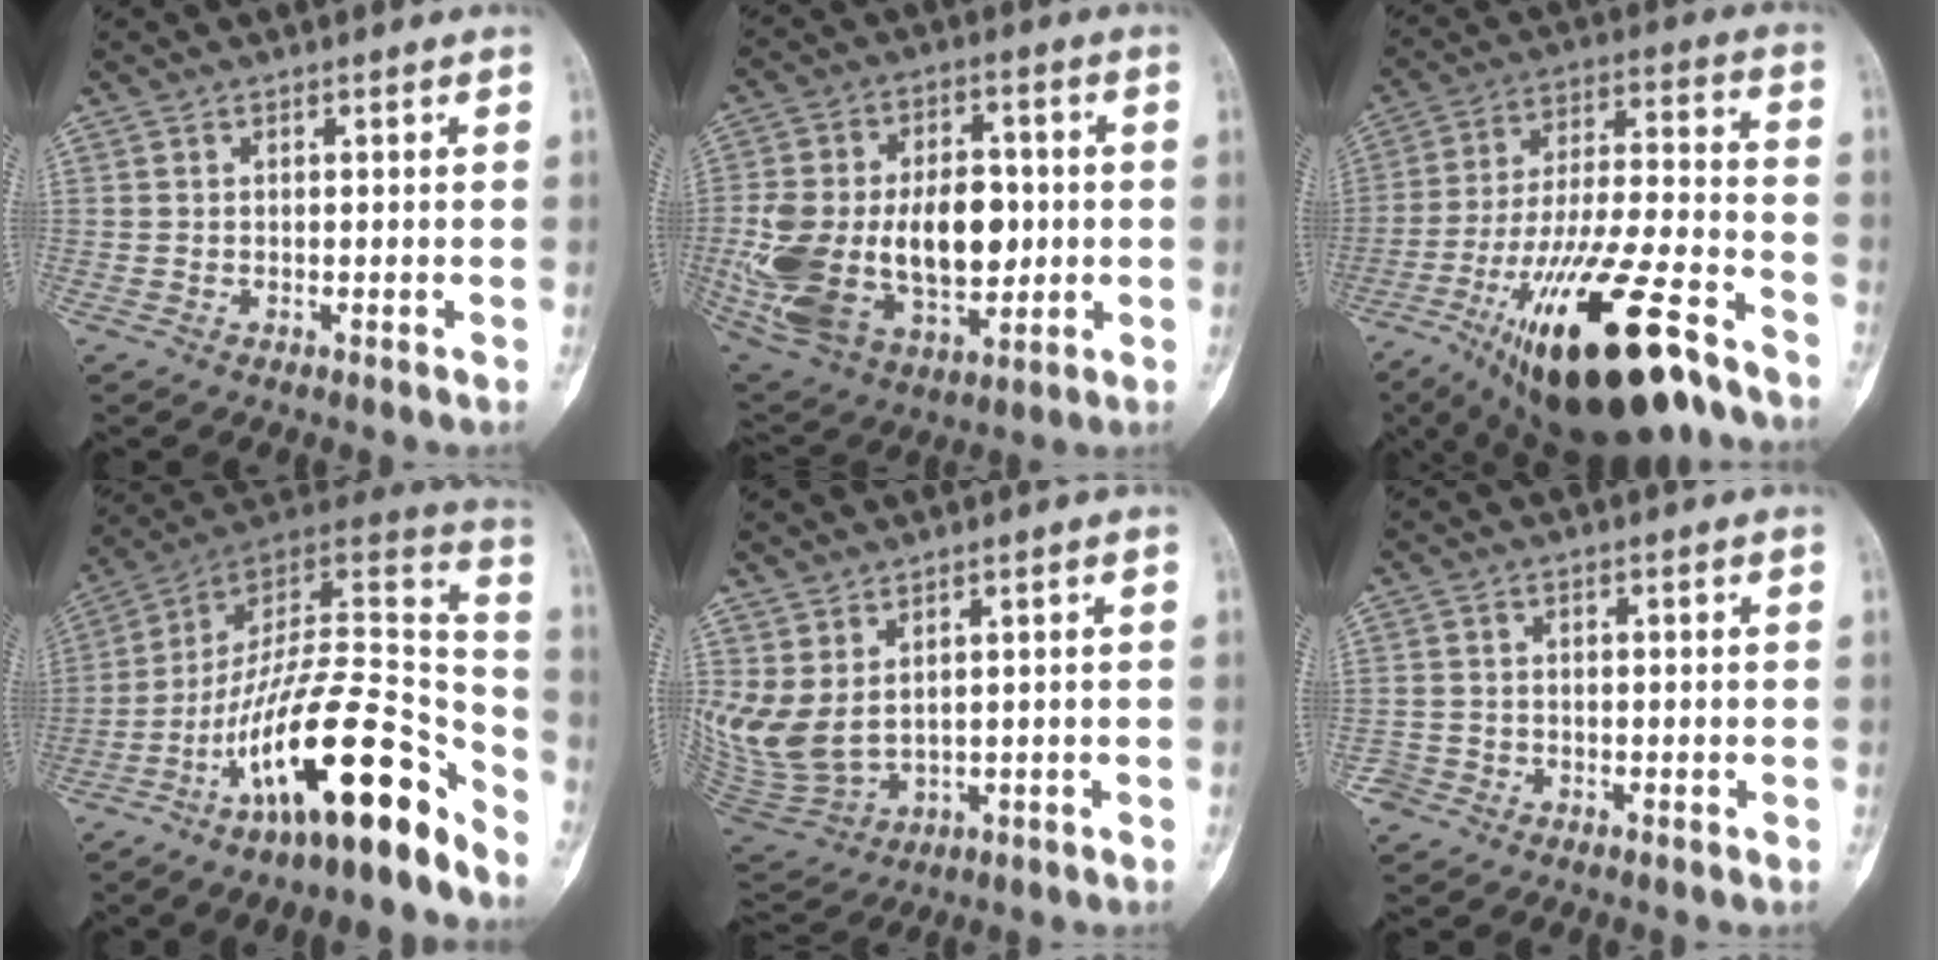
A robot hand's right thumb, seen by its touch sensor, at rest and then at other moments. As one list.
[{"total": 25.4, "force": [-1.3, 15.6, 20.0], "torque": [-0.372, 0.005, 0.004]}, {"total": 26.2, "force": [-16.0, 7.3, 19.4], "torque": [-0.317, 0.063, -0.262]}, {"total": 23.3, "force": [-14.7, 6.1, 17.0], "torque": [-0.250, 0.112, -0.245]}, {"total": 10.0, "force": [2.4, 6.2, 7.4], "torque": [-0.151, -0.014, 0.072]}, {"total": 2.0, "force": [-1.2, 1.5, -0.1], "torque": [0.006, 0.008, -0.028]}]